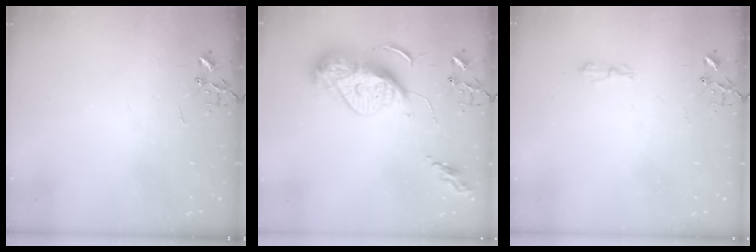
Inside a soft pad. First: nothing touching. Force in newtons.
{"total": 15.7, "press": 15.6, "slide": 1.4}
{"total": 5.4, "press": 5.4, "slide": 0.7}